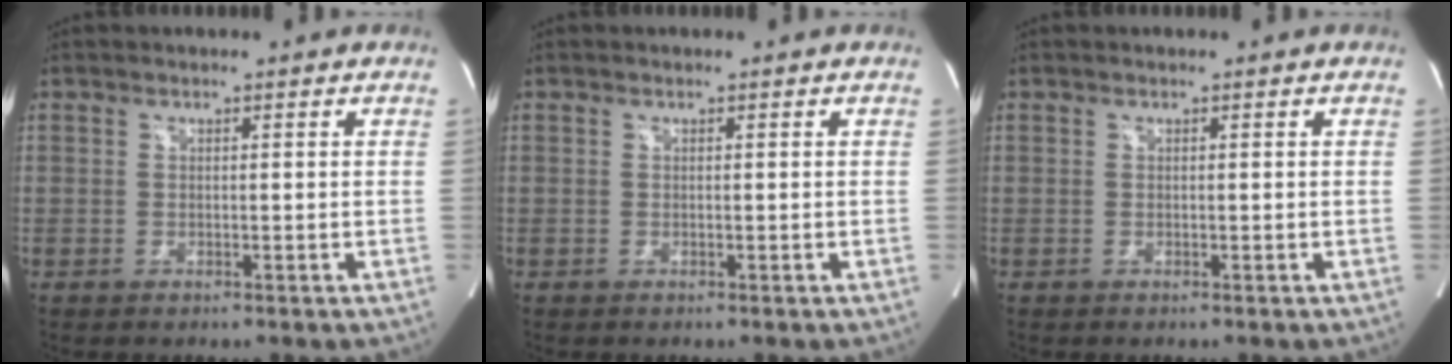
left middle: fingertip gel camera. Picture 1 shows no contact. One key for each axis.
{"total": 0.0}
{"total": 0.0}